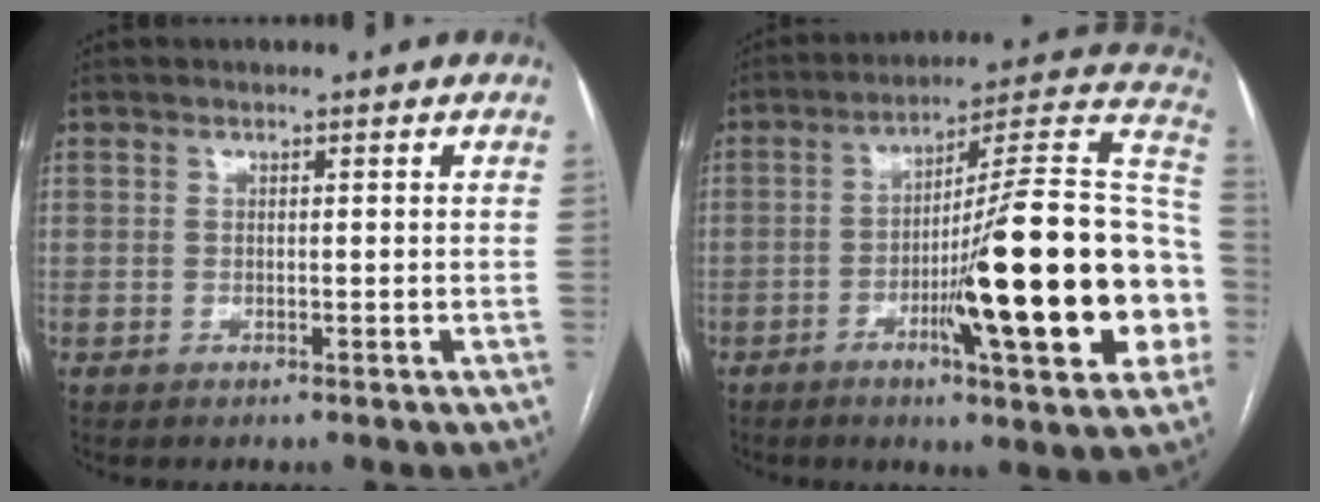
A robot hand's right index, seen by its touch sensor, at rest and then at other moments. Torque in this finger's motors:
{"motor_torque": [1.51, -0.63, 1.05, 0.21]}